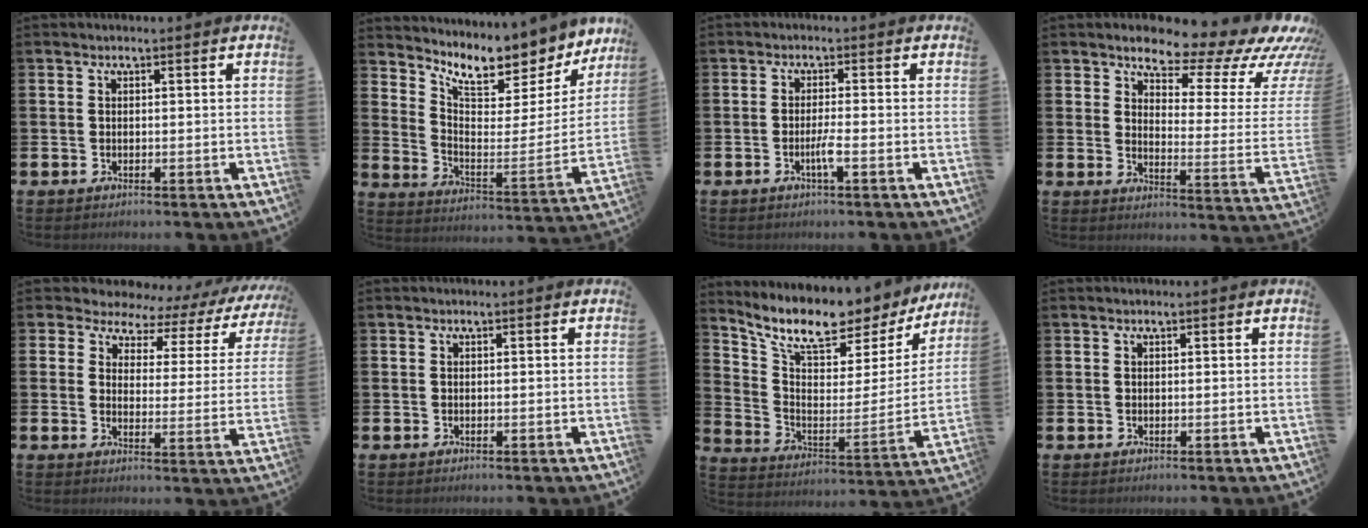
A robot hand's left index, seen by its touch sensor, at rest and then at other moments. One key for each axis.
{"total": 8.6, "fx": 8.1, "fy": 2.2, "fz": 1.9, "tx": -0.058, "ty": -0.073, "tz": 0.137}
{"total": 2.1, "fx": -1.0, "fy": -0.1, "fz": 1.9, "tx": -0.037, "ty": 0.001, "tz": -0.018}
{"total": 9.5, "fx": 8.3, "fy": 2.9, "fz": 3.5, "tx": -0.062, "ty": -0.074, "tz": 0.130}
{"total": 4.1, "fx": 3.1, "fy": 2.7, "fz": 0.4, "tx": -0.029, "ty": -0.034, "tz": 0.042}
{"total": 0.0}
{"total": 9.3, "fx": 8.2, "fy": 2.6, "fz": 3.5, "tx": -0.100, "ty": -0.069, "tz": 0.136}
{"total": 0.0}